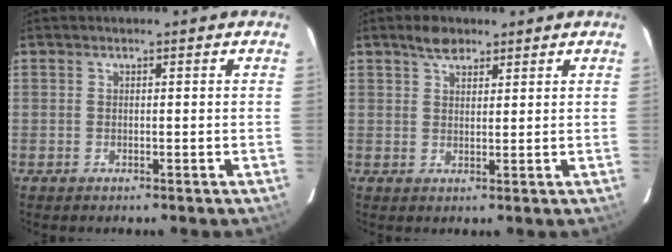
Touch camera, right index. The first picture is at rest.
{"total": 3.7, "force": [2.7, 1.9, 1.8], "torque": [-0.028, 0.009, 0.047]}